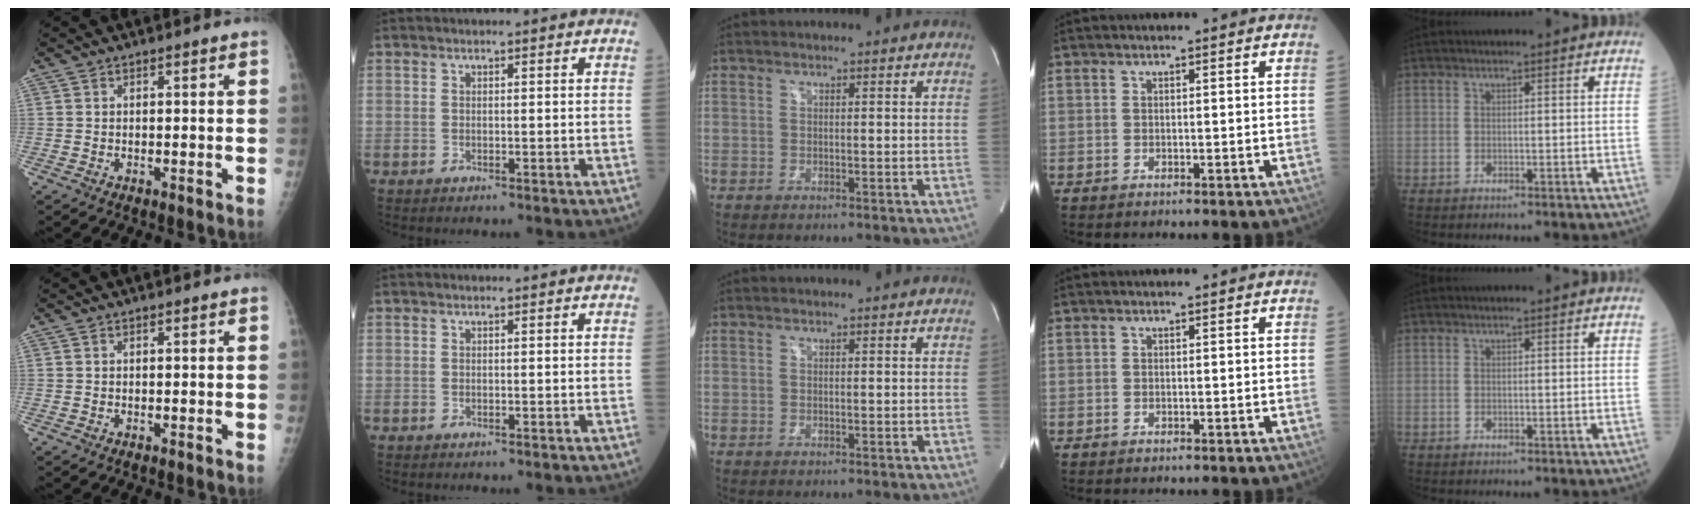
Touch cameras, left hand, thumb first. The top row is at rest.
{}